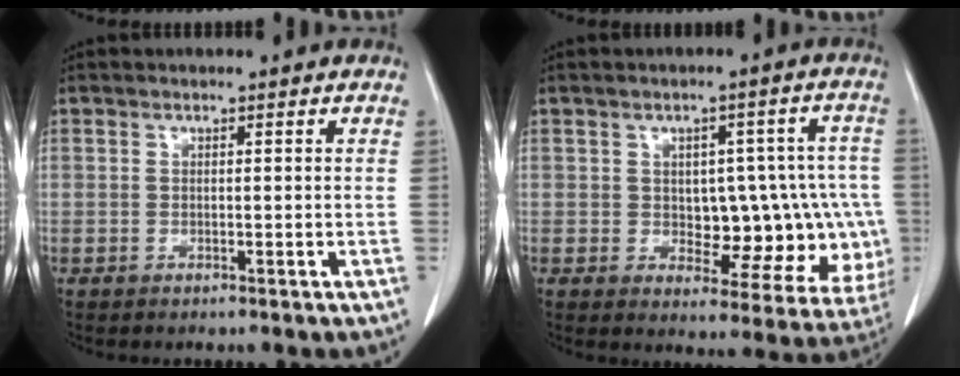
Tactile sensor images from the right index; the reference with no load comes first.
{"total": 14.2, "force": [-1.3, 7.1, 12.2], "torque": [-0.128, 0.025, 0.001]}